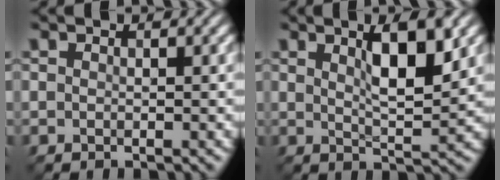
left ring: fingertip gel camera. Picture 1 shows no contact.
{"total": 5.8, "force": [2.3, 1.4, 5.2], "torque": [-0.076, 0.000, 0.036]}